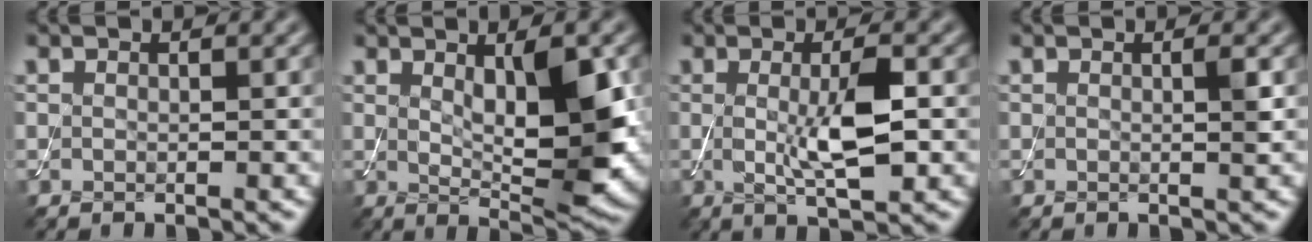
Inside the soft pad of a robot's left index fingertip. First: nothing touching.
{"total": 7.1, "force": [1.0, 2.0, 6.8], "torque": [-0.100, -0.010, 0.020]}
{"total": 4.9, "force": [0.0, 1.1, 4.8], "torque": [-0.089, -0.008, 0.004]}
{"total": 0.9, "force": [0.1, 0.0, 0.9], "torque": [-0.014, -0.001, 0.000]}